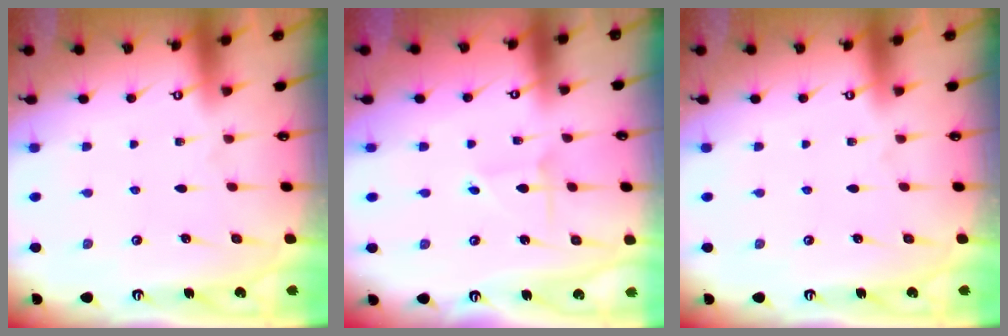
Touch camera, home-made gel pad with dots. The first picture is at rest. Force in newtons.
{"total": 1.8, "press": 1.8, "slide": 0.1}
{"total": 0.0}